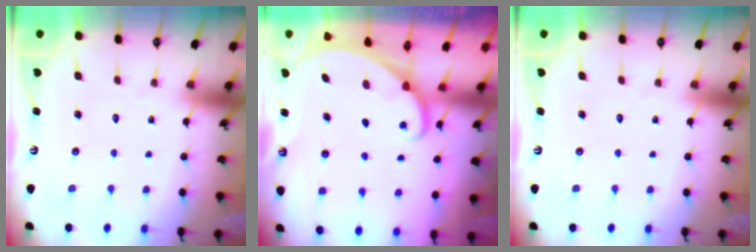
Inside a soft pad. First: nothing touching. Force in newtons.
{"total": 1.8, "press": 1.8, "slide": 0.1}
{"total": 0.0}